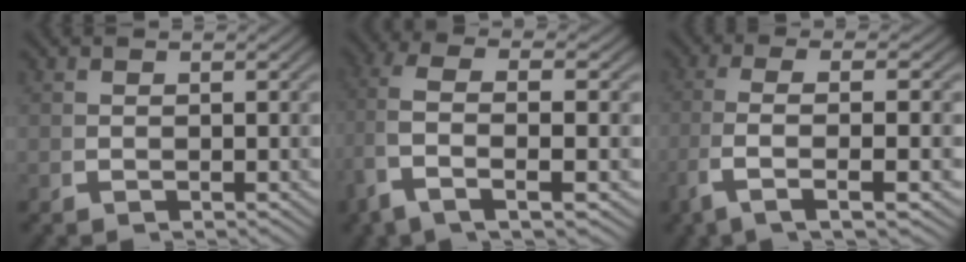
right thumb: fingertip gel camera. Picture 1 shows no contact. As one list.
[{"total": 6.2, "force": [0.4, 2.3, 5.7], "torque": [-0.143, -0.010, 0.018]}, {"total": 6.6, "force": [-0.8, 2.0, 6.3], "torque": [-0.145, -0.010, -0.001]}]